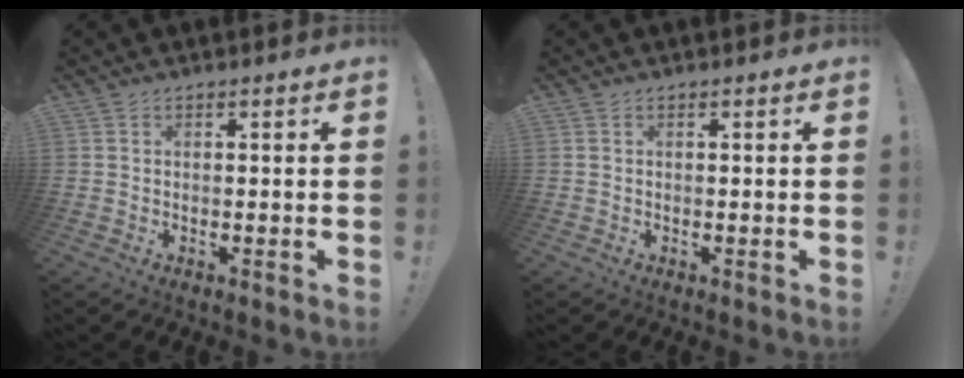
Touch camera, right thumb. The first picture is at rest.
{"total": 0.0}